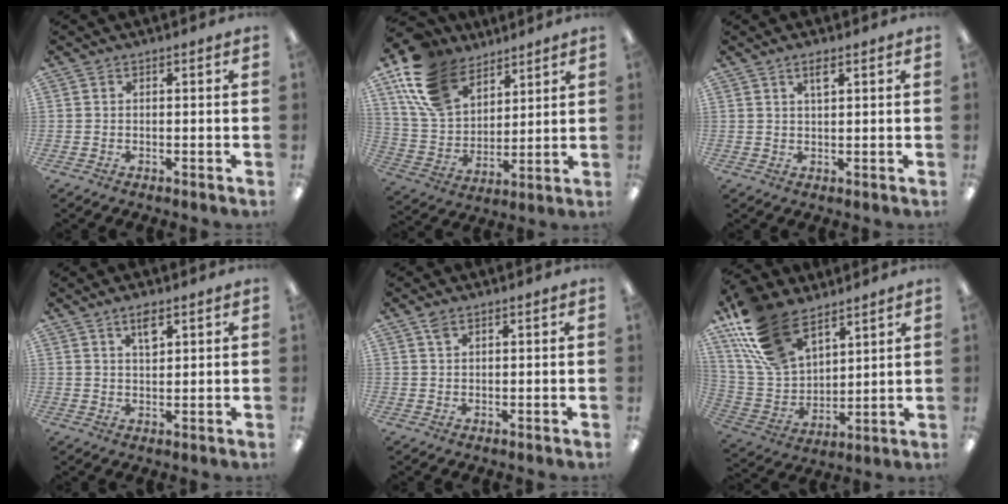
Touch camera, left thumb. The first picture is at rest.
{"total": 17.7, "force": [11.5, 10.7, 8.3], "torque": [-0.192, -0.038, 0.222]}
{"total": 2.7, "force": [1.7, 0.8, 2.0], "torque": [-0.037, 0.001, 0.027]}
{"total": 4.1, "force": [2.6, 1.6, 2.7], "torque": [-0.037, -0.006, 0.040]}
{"total": 1.8, "force": [1.2, 0.8, 1.1], "torque": [-0.025, 0.000, 0.023]}
{"total": 20.4, "force": [13.3, 11.0, 10.8], "torque": [-0.242, -0.057, 0.251]}